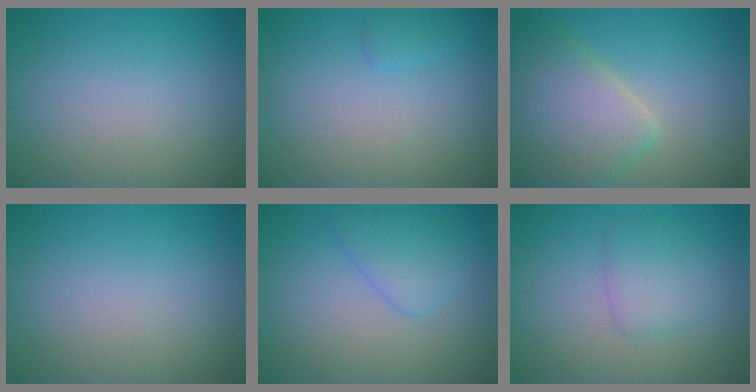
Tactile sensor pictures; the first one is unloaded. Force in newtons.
{"total": 0.9, "press": 0.9, "slide": 0.1}
{"total": 6.9, "press": 6.9, "slide": 0.3}
{"total": 0.0}
{"total": 2.6, "press": 2.6, "slide": 0.0}
{"total": 2.7, "press": 2.7, "slide": 0.1}